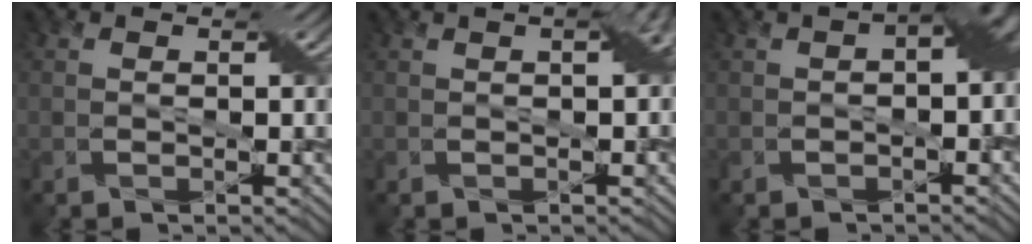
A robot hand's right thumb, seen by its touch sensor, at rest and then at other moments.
{"total": 2.8, "force": [0.7, 0.9, 2.6], "torque": [-0.029, 0.014, 0.006]}
{"total": 6.3, "force": [0.0, 3.3, 5.4], "torque": [-0.058, 0.006, 0.001]}